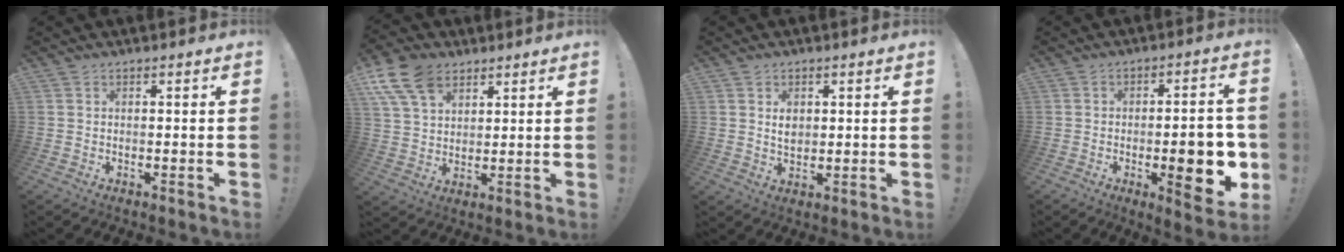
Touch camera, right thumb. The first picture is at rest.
{"total": 12.8, "force": [7.2, 8.0, 6.8], "torque": [-0.130, -0.026, 0.141]}
{"total": 3.4, "force": [0.9, 2.6, 1.9], "torque": [-0.019, -0.005, 0.013]}
{"total": 15.1, "force": [-3.3, 4.5, 14.0], "torque": [-0.167, 0.000, -0.040]}